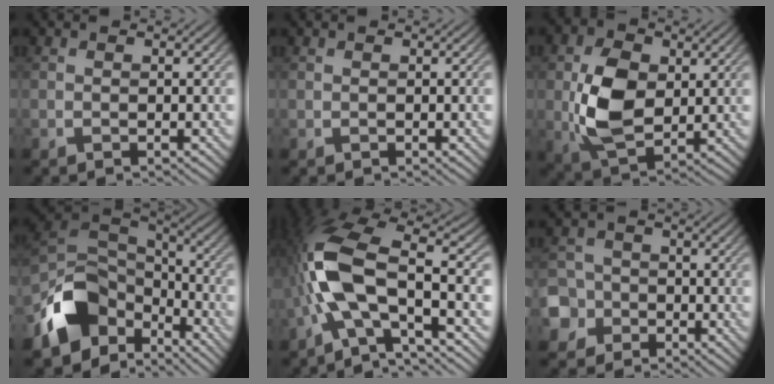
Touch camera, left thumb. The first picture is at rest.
{"total": 0.0}
{"total": 8.8, "force": [0.8, 5.8, 6.6], "torque": [-0.155, -0.002, 0.011]}
{"total": 12.5, "force": [-6.3, 7.8, 7.4], "torque": [-0.174, -0.022, -0.112]}
{"total": 14.5, "force": [-2.6, 5.6, 13.2], "torque": [-0.281, 0.003, -0.062]}
{"total": 5.9, "force": [-2.6, 5.1, 1.4], "torque": [-0.044, -0.009, -0.076]}